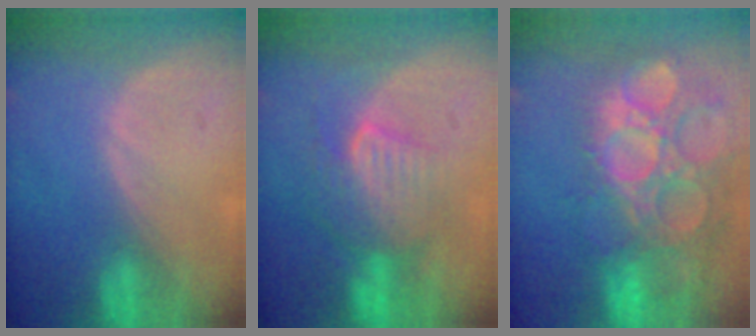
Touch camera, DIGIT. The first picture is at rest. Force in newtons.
{"total": 7.7, "press": 7.7, "slide": 0.5}
{"total": 15.6, "press": 12.9, "slide": 8.8}